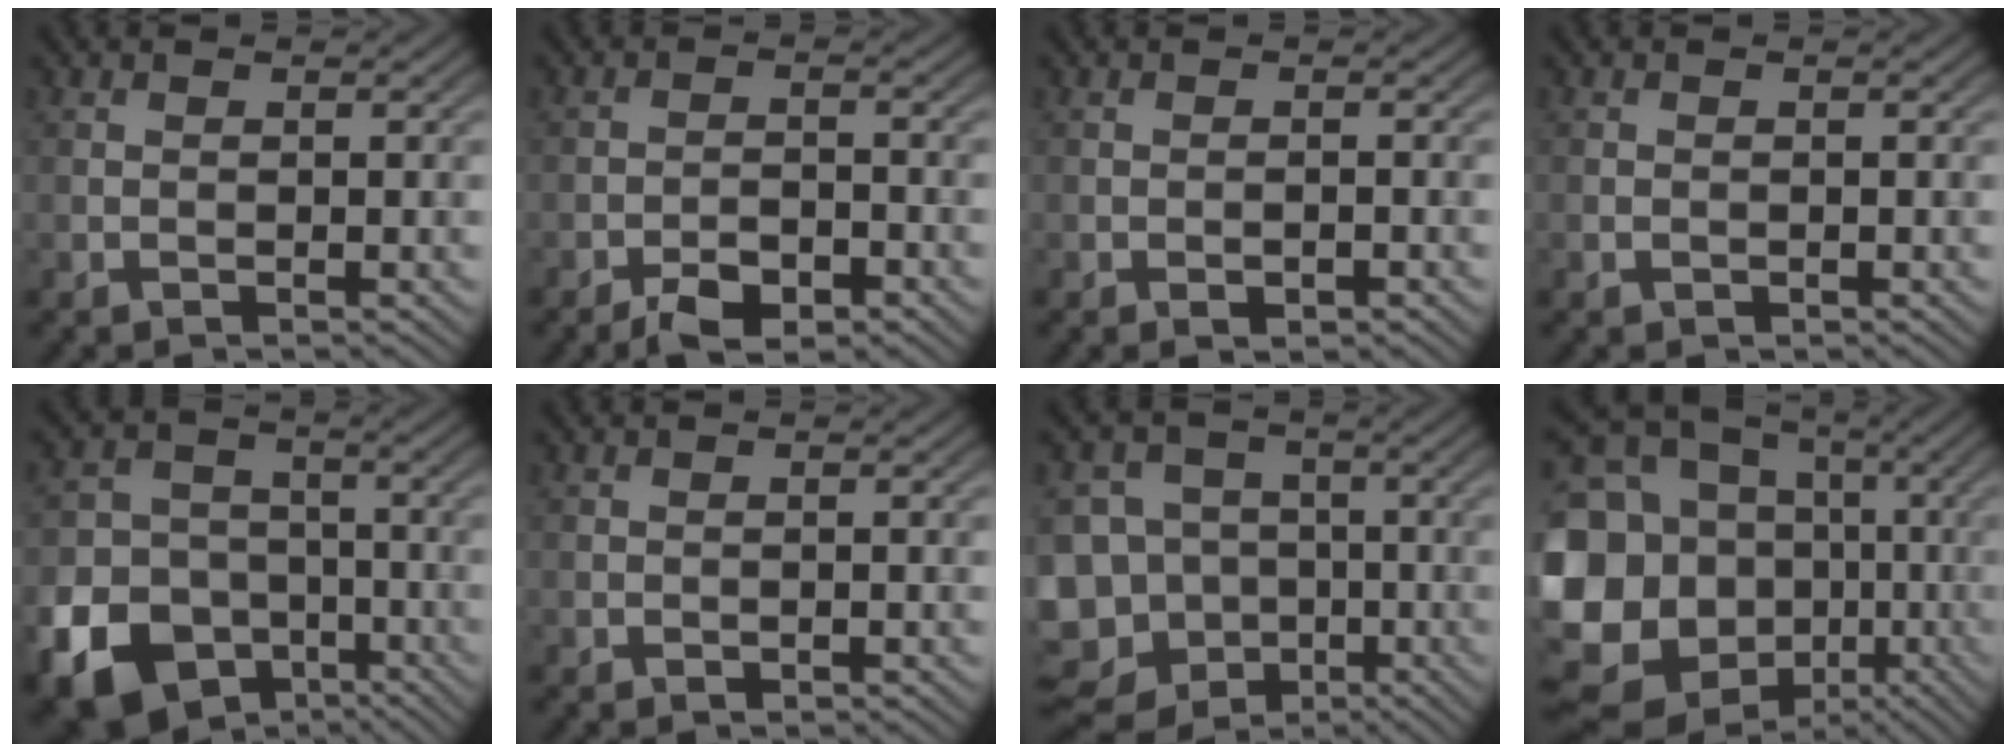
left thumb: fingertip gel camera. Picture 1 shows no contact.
{"total": 4.7, "force": [-3.2, 1.8, 2.9], "torque": [-0.048, 0.001, -0.056]}
{"total": 1.5, "force": [-0.8, 0.6, 1.1], "torque": [-0.016, 0.002, -0.013]}
{"total": 0.5, "force": [-0.3, 0.3, 0.3], "torque": [-0.004, 0.000, -0.003]}
{"total": 16.3, "force": [-8.5, 12.8, 5.5], "torque": [-0.147, -0.069, -0.156]}
{"total": 0.5, "force": [-0.3, 0.2, 0.4], "torque": [-0.005, 0.001, -0.004]}
{"total": 16.2, "force": [-7.4, 13.6, 4.8], "torque": [-0.157, -0.022, -0.125]}
{"total": 21.7, "force": [-4.6, 18.8, 9.8], "torque": [-0.263, -0.006, -0.092]}